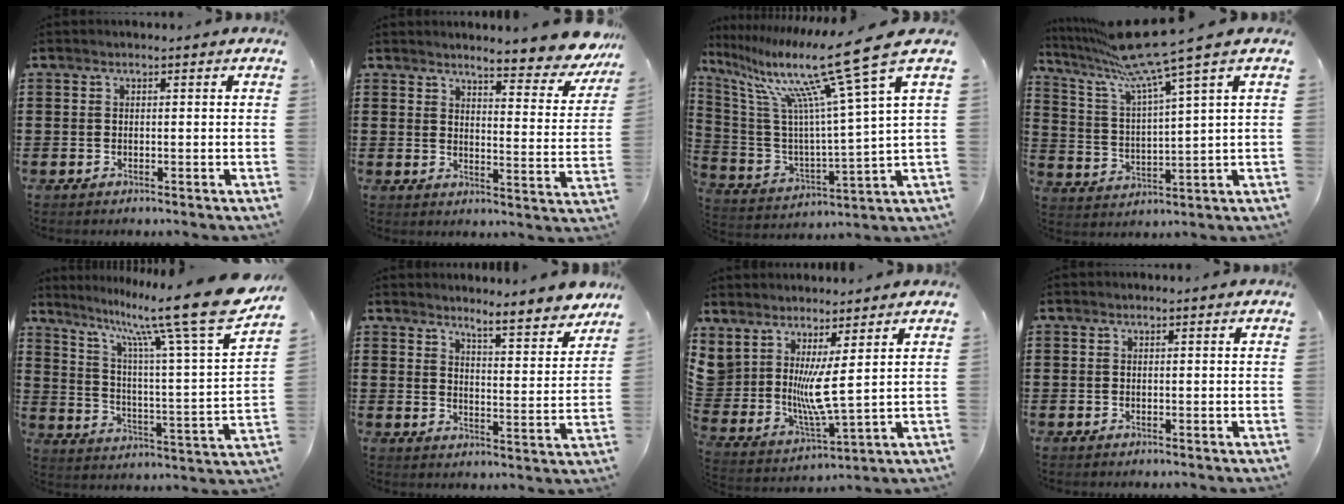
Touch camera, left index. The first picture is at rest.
{"total": 5.5, "force": [5.1, 0.0, 2.1], "torque": [-0.046, -0.035, 0.084]}
{"total": 17.3, "force": [11.9, 1.2, 12.6], "torque": [-0.251, -0.073, 0.186]}
{"total": 10.3, "force": [7.8, -0.4, 6.7], "torque": [-0.157, -0.037, 0.131]}
{"total": 15.6, "force": [12.0, 0.1, 10.0], "torque": [-0.188, -0.087, 0.187]}
{"total": 5.8, "force": [5.5, -0.3, 1.9], "torque": [-0.042, -0.041, 0.089]}
{"total": 5.8, "force": [2.6, 0.5, 5.2], "torque": [-0.120, -0.039, 0.041]}
{"total": 0.0}